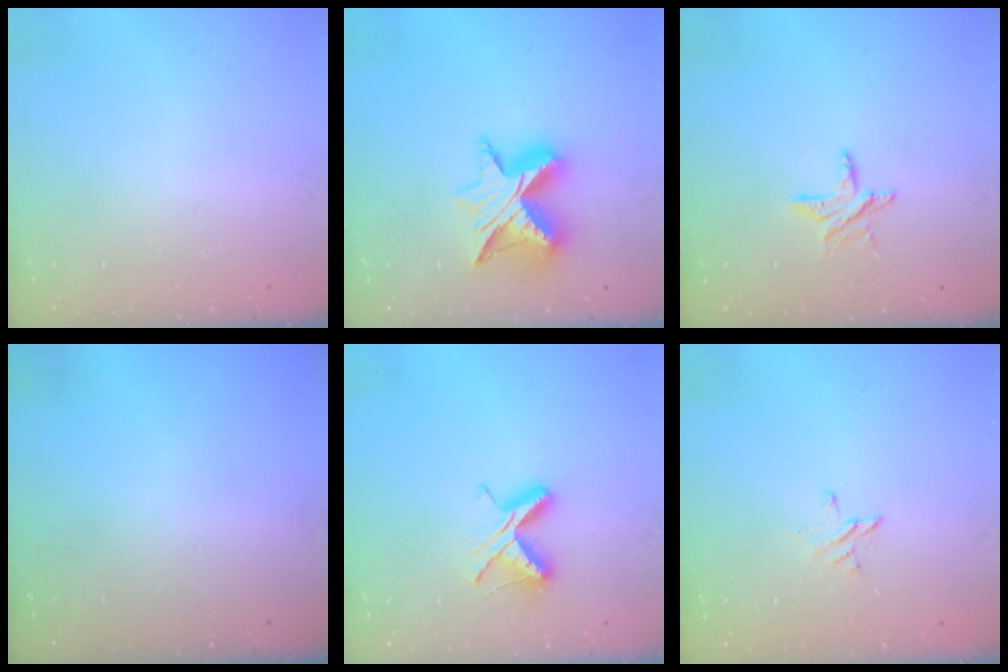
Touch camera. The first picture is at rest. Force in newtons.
{"total": 11.0, "press": 10.9, "slide": 0.7}
{"total": 6.4, "press": 6.4, "slide": 0.5}
{"total": 0.0}
{"total": 7.5, "press": 7.4, "slide": 0.8}
{"total": 2.3, "press": 2.3, "slide": 0.2}